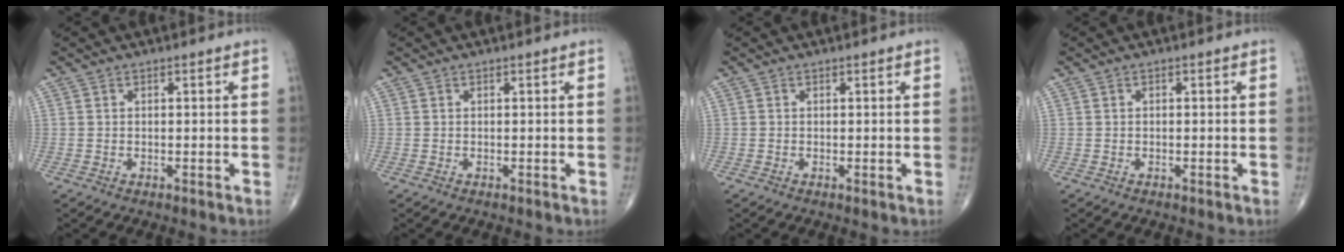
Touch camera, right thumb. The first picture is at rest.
{"total": 0.0}
{"total": 0.0}
{"total": 0.0}